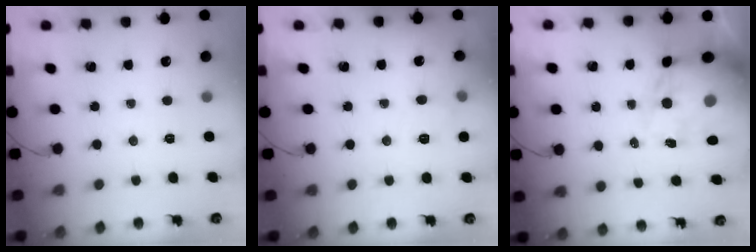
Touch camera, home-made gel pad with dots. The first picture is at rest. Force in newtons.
{"total": 6.8, "press": 6.5, "slide": 1.9}
{"total": 14.3, "press": 13.8, "slide": 3.7}